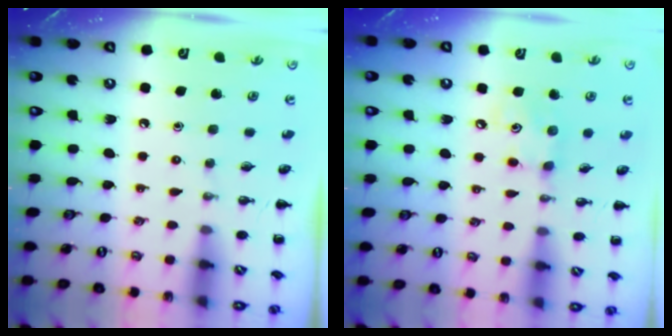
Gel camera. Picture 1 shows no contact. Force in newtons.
{"total": 4.6, "press": 4.6, "slide": 0.5}